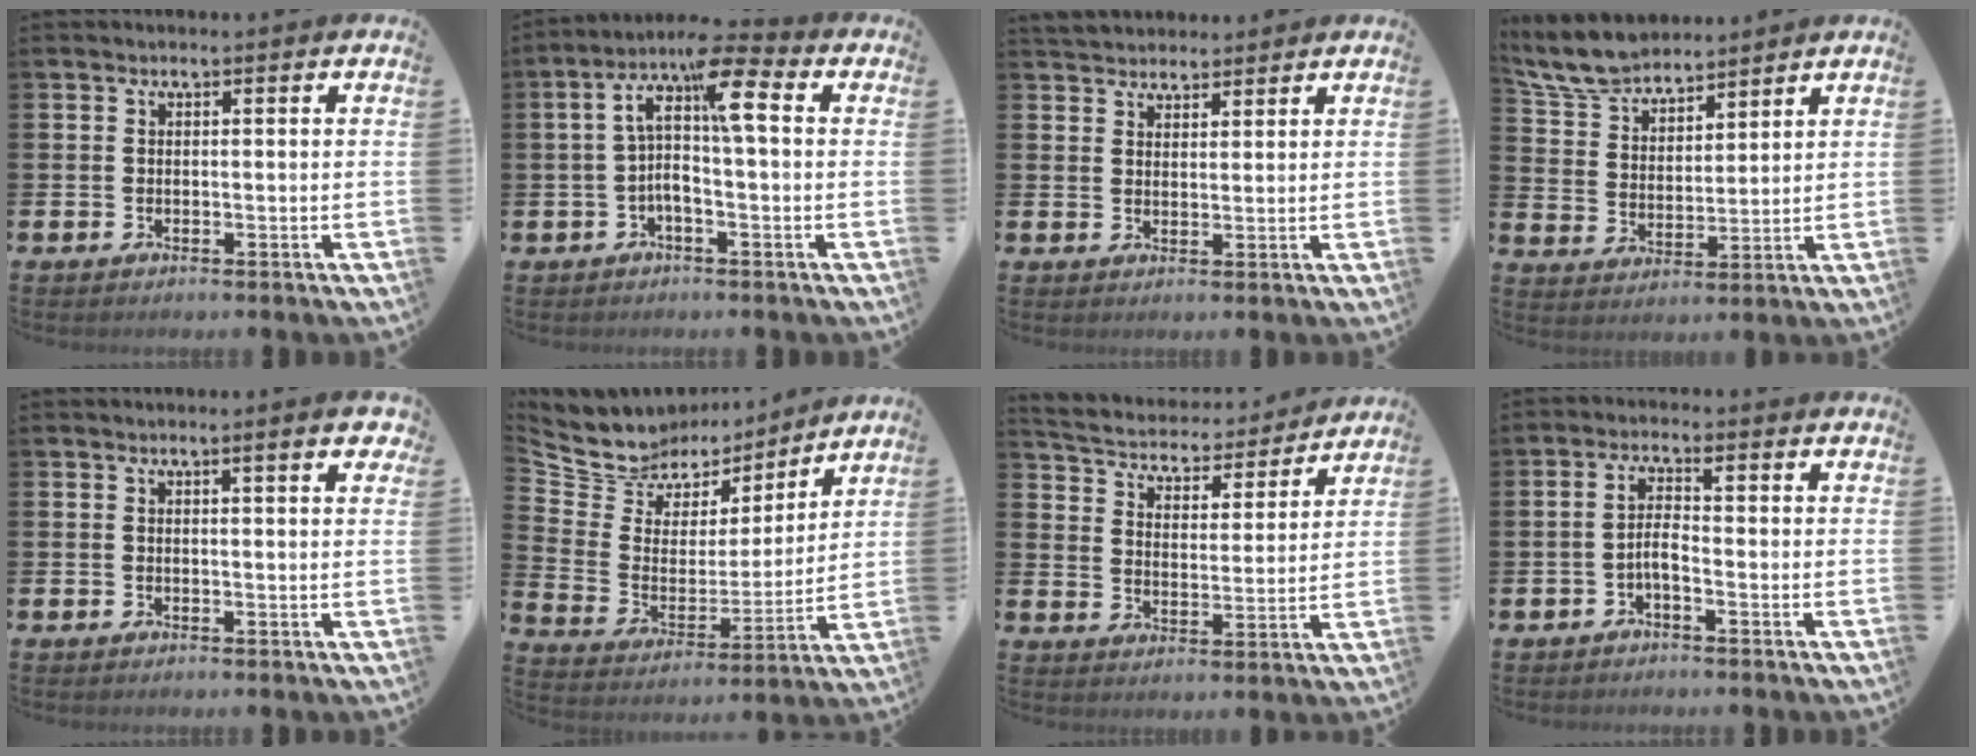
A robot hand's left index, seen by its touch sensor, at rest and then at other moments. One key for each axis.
{"total": 9.2, "fx": 2.3, "fy": 2.0, "fz": 8.7, "tx": -0.177, "ty": -0.018, "tz": 0.034}
{"total": 3.3, "fx": 3.1, "fy": 1.1, "fz": -0.5, "tx": -0.003, "ty": -0.009, "tz": 0.058}
{"total": 7.4, "fx": 6.9, "fy": 2.0, "fz": 1.7, "tx": -0.060, "ty": -0.027, "tz": 0.127}
{"total": 2.6, "fx": 1.4, "fy": 0.4, "fz": 2.2, "tx": -0.030, "ty": 0.000, "tz": 0.019}
{"total": 7.8, "fx": 6.9, "fy": 3.7, "fz": -0.4, "tx": -0.044, "ty": -0.059, "tz": 0.124}
{"total": 4.8, "fx": 4.5, "fy": 1.4, "fz": 0.4, "tx": -0.041, "ty": -0.041, "tz": 0.073}
{"total": 2.6, "fx": -0.6, "fy": 0.7, "fz": 2.4, "tx": -0.044, "ty": 0.003, "tz": -0.013}